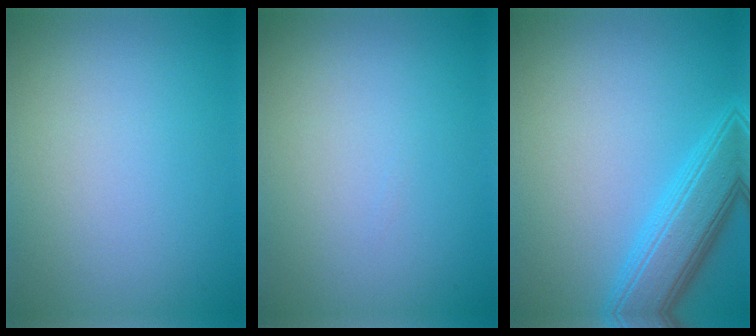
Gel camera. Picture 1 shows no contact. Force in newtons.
{"total": 0.0}
{"total": 5.7, "press": 5.7, "slide": 0.1}